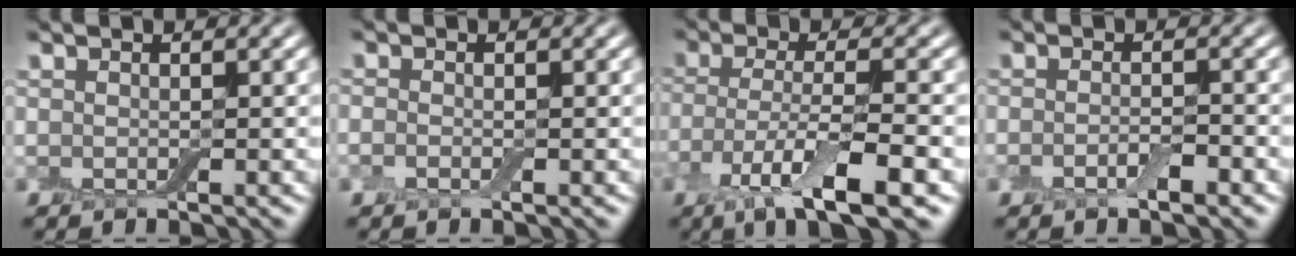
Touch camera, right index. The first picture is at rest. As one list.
[{"total": 0.9, "force": [-0.4, 0.5, 0.6], "torque": [-0.014, 0.000, -0.011]}, {"total": 7.3, "force": [-3.1, 2.0, 6.3], "torque": [-0.122, -0.011, -0.060]}, {"total": 1.9, "force": [-1.0, 0.5, 1.5], "torque": [-0.030, -0.002, -0.021]}]